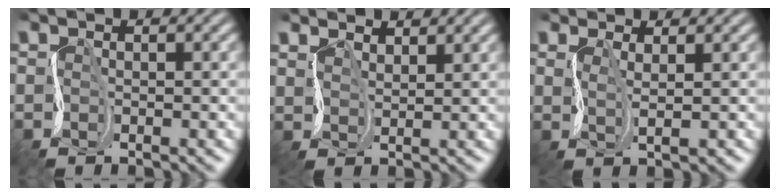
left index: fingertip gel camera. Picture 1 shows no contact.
{"total": 2.5, "force": [2.4, 0.5, 0.0], "torque": [-0.011, 0.003, 0.051]}
{"total": 1.6, "force": [1.3, 0.1, 0.9], "torque": [-0.023, 0.000, 0.029]}